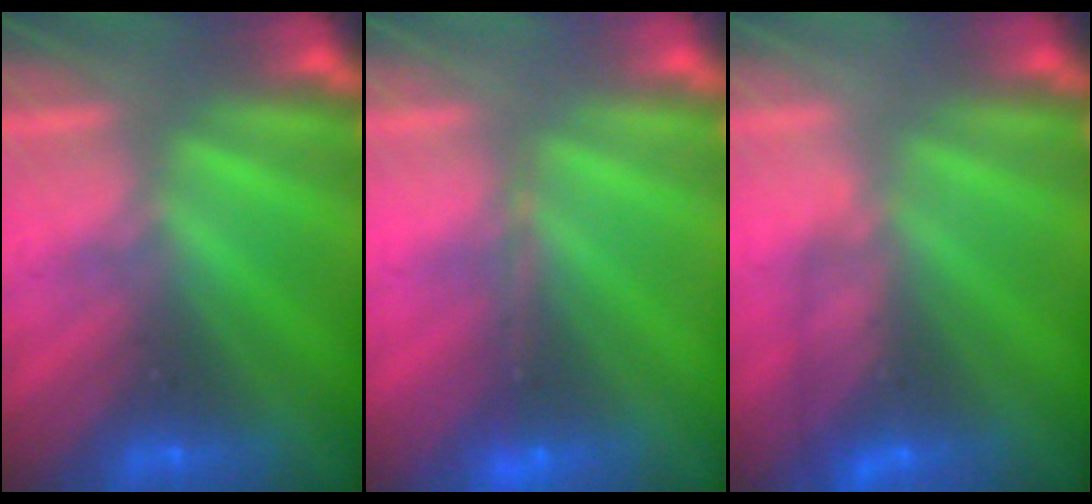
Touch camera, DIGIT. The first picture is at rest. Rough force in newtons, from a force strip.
{"total": 1.7}
{"total": 4.9}